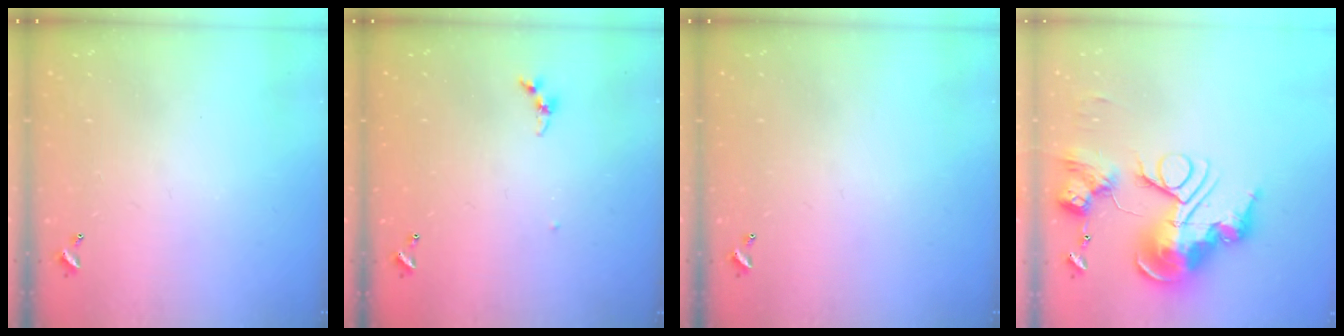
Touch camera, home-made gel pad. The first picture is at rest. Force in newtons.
{"total": 3.8, "press": 3.8, "slide": 0.3}
{"total": 0.0}
{"total": 0.9, "press": 0.9, "slide": 0.0}